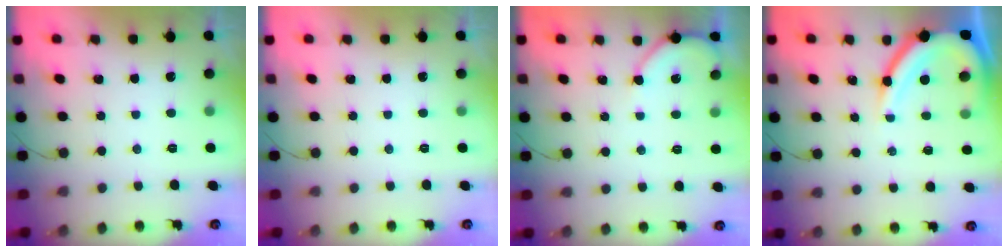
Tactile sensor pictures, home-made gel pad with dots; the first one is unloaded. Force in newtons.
{"total": 0.0}
{"total": 3.6, "press": 3.5, "slide": 0.5}
{"total": 12.0, "press": 11.9, "slide": 1.5}